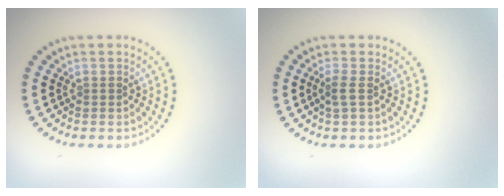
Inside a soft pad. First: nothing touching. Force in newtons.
{"total": 1.5, "press": 1.2, "slide": 0.8}